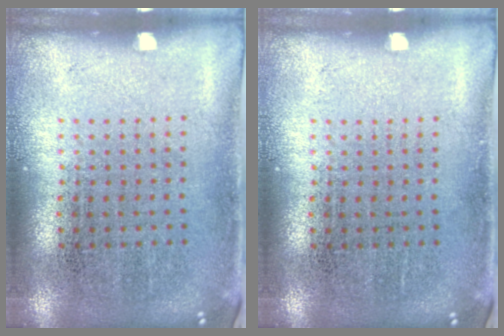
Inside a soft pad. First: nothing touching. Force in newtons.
{"total": 0.0}